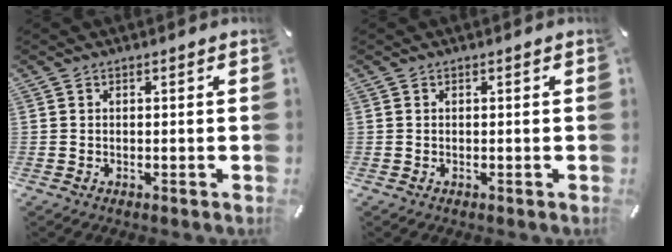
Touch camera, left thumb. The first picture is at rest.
{"total": 0.0}